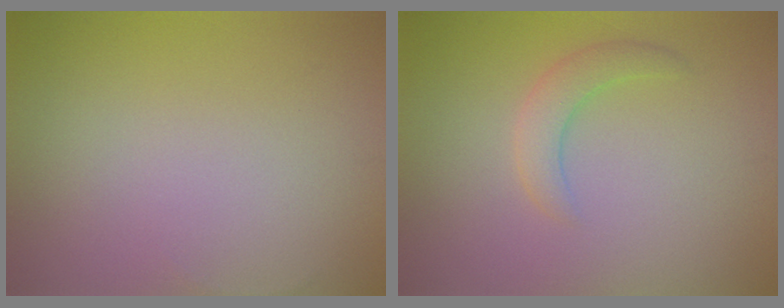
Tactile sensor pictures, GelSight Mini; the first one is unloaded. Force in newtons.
{"total": 2.4, "press": 2.4, "slide": 0.1}